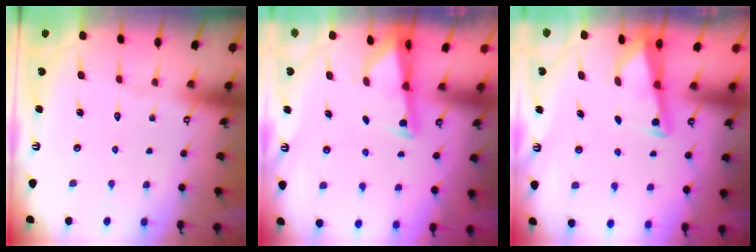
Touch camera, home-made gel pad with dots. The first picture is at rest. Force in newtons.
{"total": 2.1, "press": 2.1, "slide": 0.3}
{"total": 2.3, "press": 2.3, "slide": 0.2}